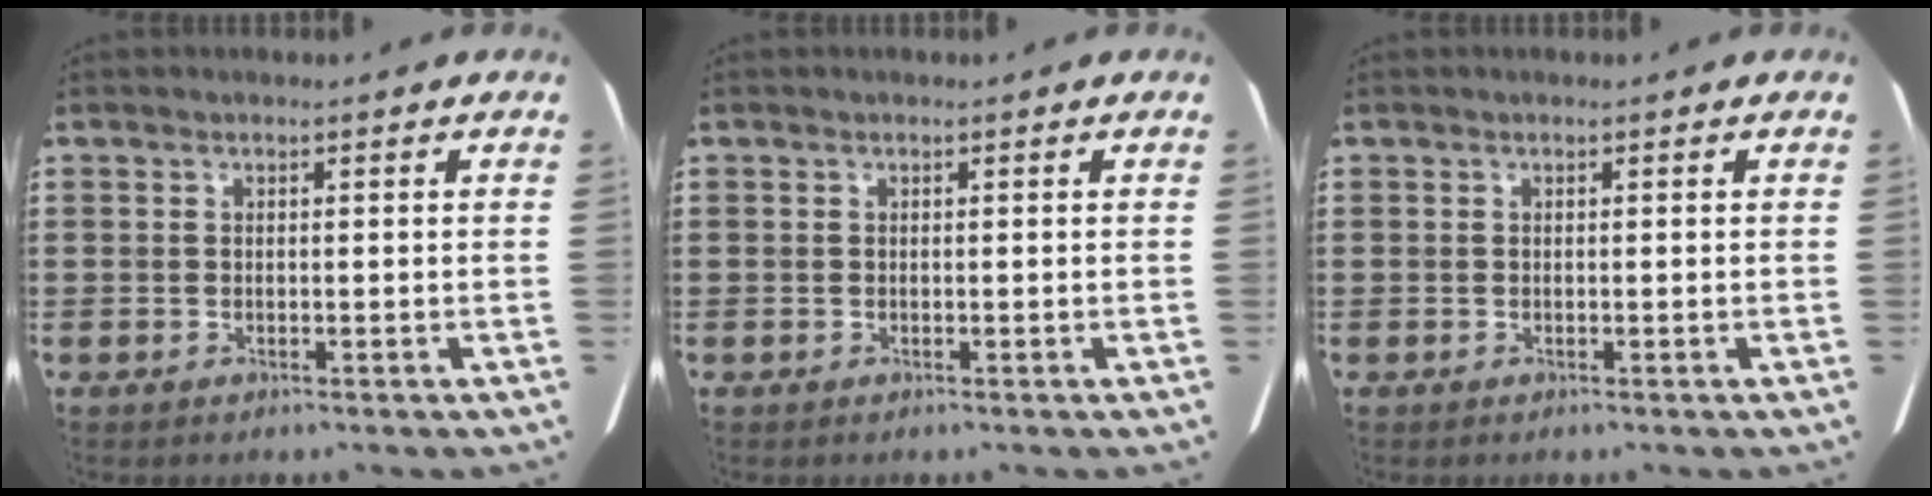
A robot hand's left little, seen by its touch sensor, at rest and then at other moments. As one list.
[{"total": 0.0}, {"total": 0.0}]